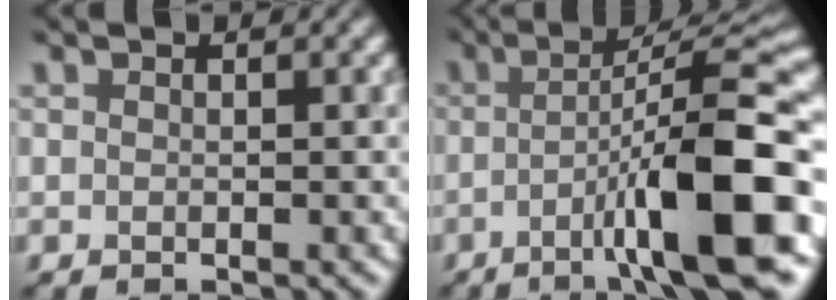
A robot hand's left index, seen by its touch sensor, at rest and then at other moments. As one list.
[{"total": 12.1, "force": [-3.9, 2.1, 11.2], "torque": [-0.151, 0.011, -0.057]}]